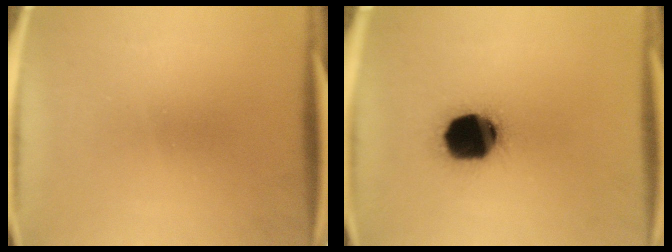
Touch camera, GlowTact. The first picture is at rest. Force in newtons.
{"total": 19.1}